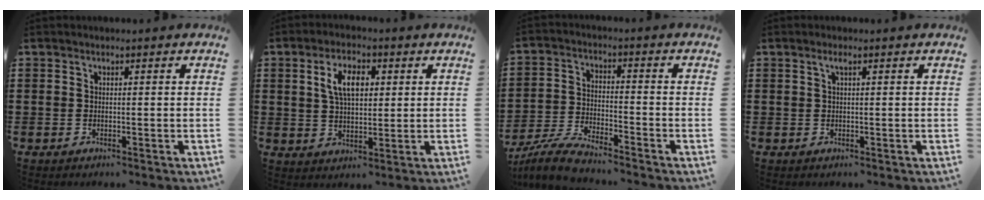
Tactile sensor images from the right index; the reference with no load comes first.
{"total": 6.2, "force": [1.7, 3.3, 5.0], "torque": [-0.101, 0.011, 0.025]}
{"total": 6.1, "force": [-5.9, 0.1, 1.9], "torque": [-0.055, -0.007, -0.117]}
{"total": 1.0, "force": [0.4, 0.1, 0.9], "torque": [-0.020, 0.003, 0.007]}